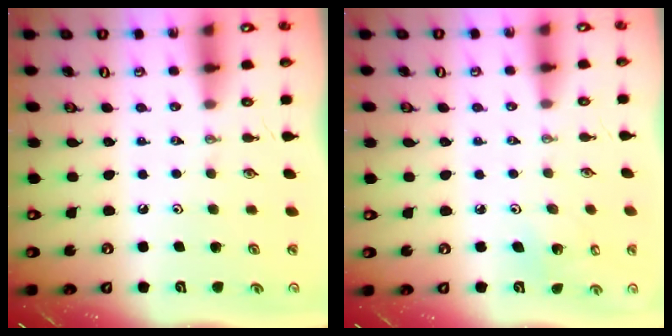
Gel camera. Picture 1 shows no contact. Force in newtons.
{"total": 3.7, "press": 3.7, "slide": 0.1}